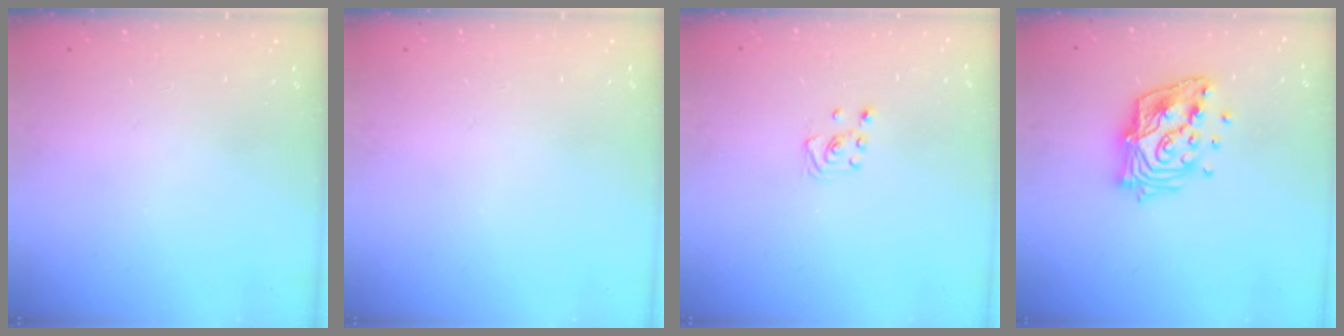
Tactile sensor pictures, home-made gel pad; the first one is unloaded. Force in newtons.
{"total": 0.0}
{"total": 3.1, "press": 3.1, "slide": 0.3}
{"total": 15.5, "press": 15.5, "slide": 1.2}